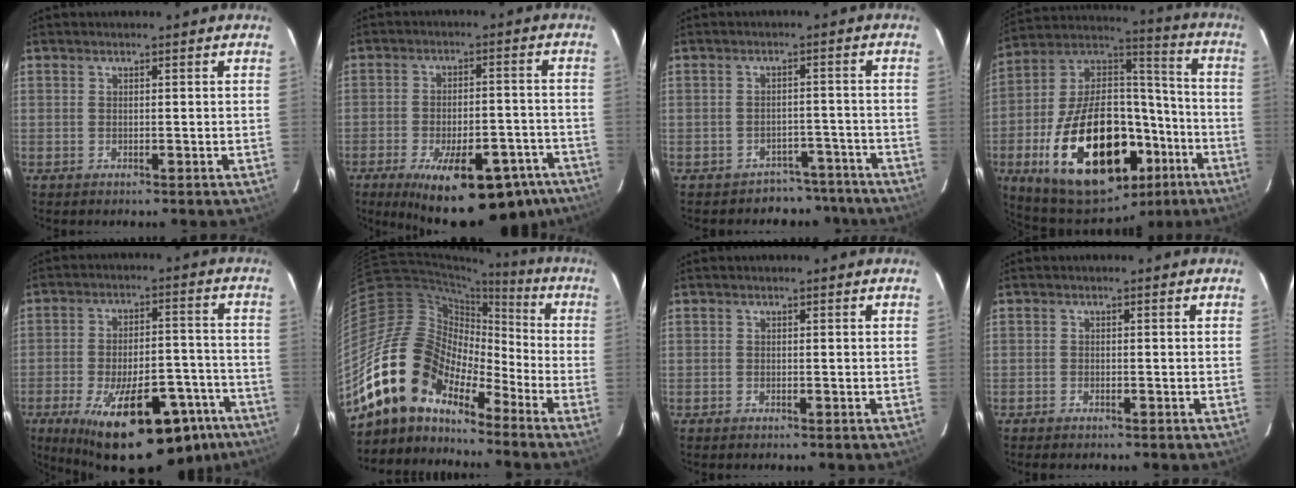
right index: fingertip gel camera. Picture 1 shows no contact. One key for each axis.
{"total": 22.0, "fx": -15.1, "fy": 8.6, "fz": 13.5, "tx": -0.214, "ty": -0.013, "tz": -0.196}
{"total": 7.2, "fx": -5.9, "fy": 4.0, "fz": -0.2, "tx": 0.012, "ty": 0.037, "tz": -0.066}
{"total": 31.9, "fx": -13.4, "fy": 17.8, "fz": 22.8, "tx": -0.424, "ty": 0.029, "tz": -0.184}
{"total": 25.7, "fx": -16.4, "fy": 10.4, "fz": 16.8, "tx": -0.272, "ty": -0.007, "tz": -0.216}
{"total": 17.3, "fx": -13.1, "fy": 8.1, "fz": 7.8, "tx": -0.143, "ty": 0.008, "tz": -0.259}
{"total": 0.0}
{"total": 0.9, "fx": -0.9, "fy": 0.3, "fz": 0.2, "tx": -0.012, "ty": 0.002, "tz": -0.017}